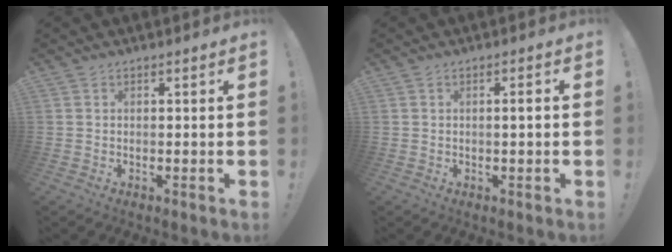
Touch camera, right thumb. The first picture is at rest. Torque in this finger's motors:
{"motor_torque": [-0.15, 0.04, 0.16, -0.09, 0.05]}